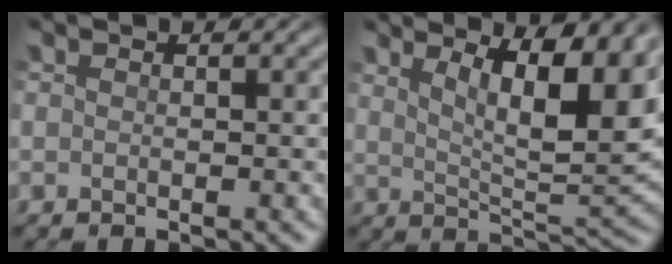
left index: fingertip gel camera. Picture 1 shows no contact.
{"total": 8.5, "force": [4.4, 2.3, 7.0], "torque": [-0.106, -0.006, 0.076]}